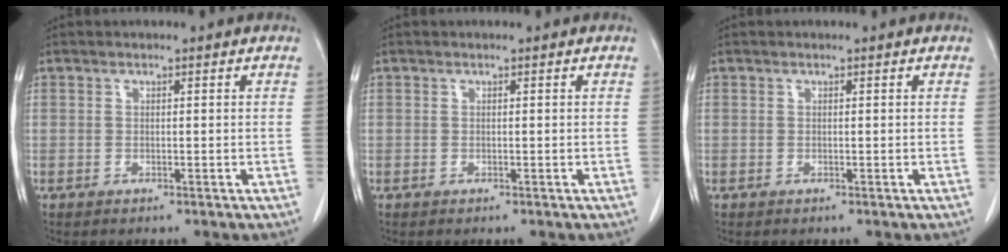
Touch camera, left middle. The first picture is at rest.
{"total": 0.0}
{"total": 0.0}